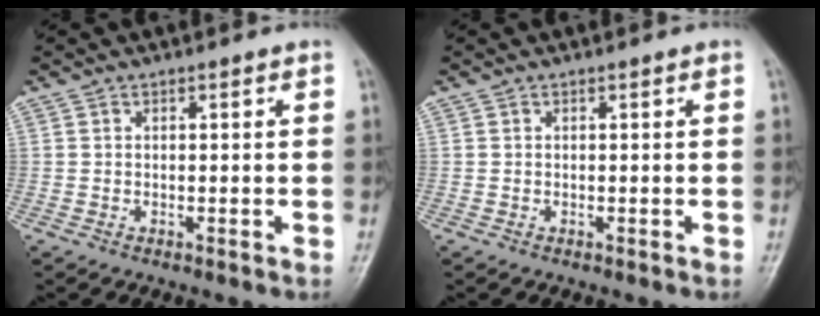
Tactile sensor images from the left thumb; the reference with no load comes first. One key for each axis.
{"total": 0.0}